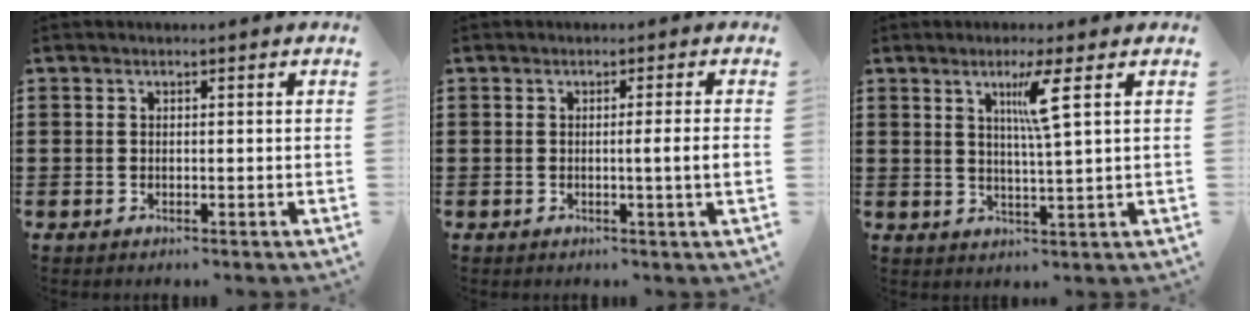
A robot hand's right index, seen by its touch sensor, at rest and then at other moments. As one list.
[{"total": 3.4, "force": [-0.3, -0.5, 3.3], "torque": [-0.058, -0.010, -0.007]}, {"total": 5.2, "force": [2.1, -0.5, 4.7], "torque": [-0.090, -0.007, 0.029]}]